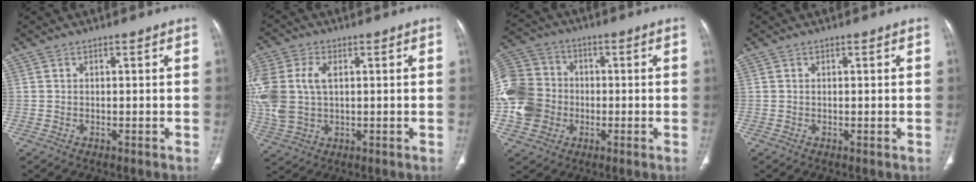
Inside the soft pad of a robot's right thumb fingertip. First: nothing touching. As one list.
[{"total": 14.3, "force": [2.0, 9.5, 10.5], "torque": [-0.271, 0.006, 0.044]}, {"total": 15.1, "force": [-2.6, 12.9, 7.4], "torque": [-0.154, 0.023, -0.053]}, {"total": 0.0}]